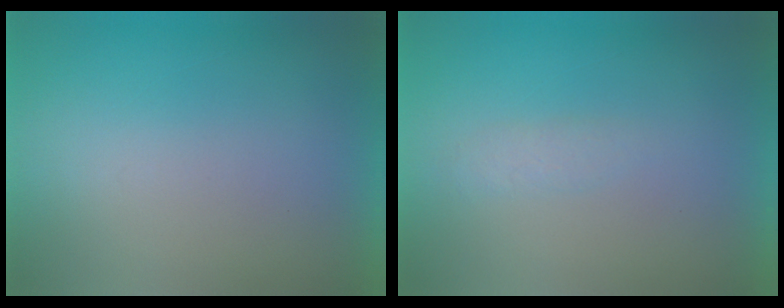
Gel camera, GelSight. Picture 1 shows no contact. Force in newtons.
{"total": 1.4}